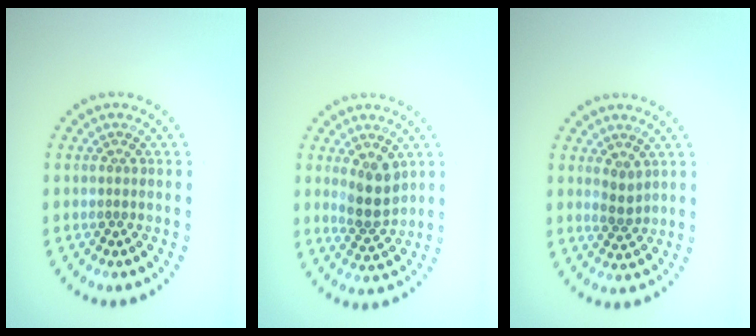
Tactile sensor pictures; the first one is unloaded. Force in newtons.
{"total": 3.5, "press": 3.2, "slide": 1.3}
{"total": 1.5, "press": 1.3, "slide": 0.7}